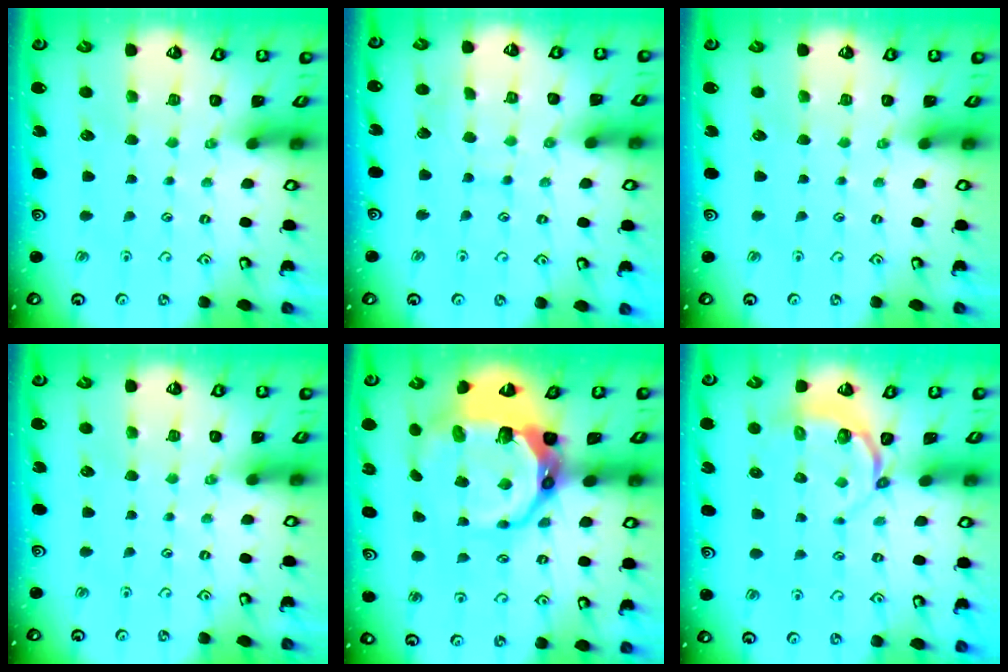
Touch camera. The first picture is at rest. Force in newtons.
{"total": 7.7, "press": 7.6, "slide": 0.6}
{"total": 0.0}
{"total": 0.0}
{"total": 15.4, "press": 14.5, "slide": 5.4}
{"total": 3.9, "press": 2.8, "slide": 2.7}